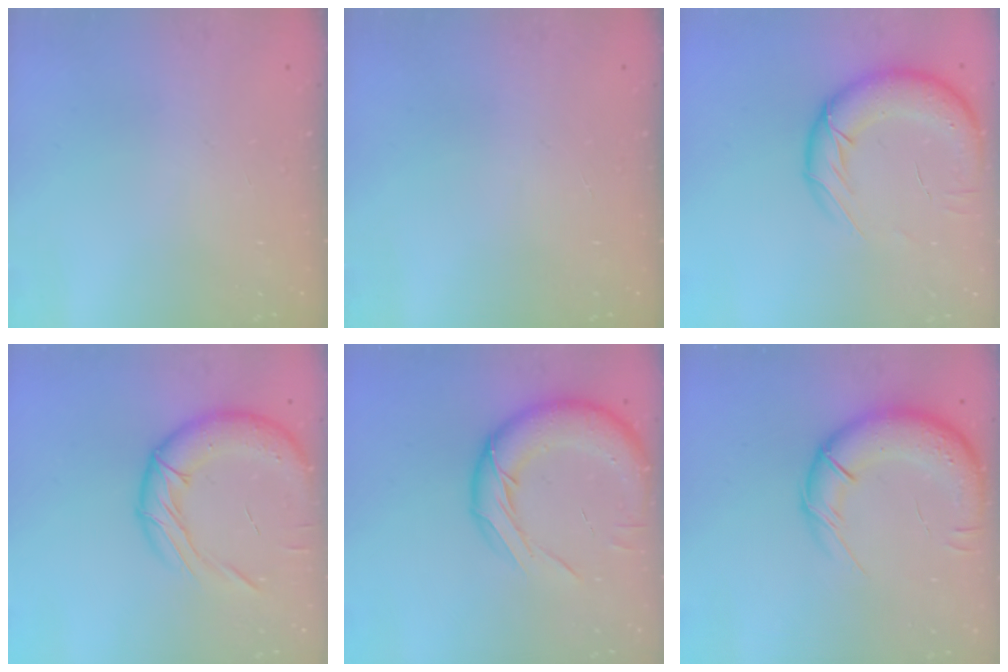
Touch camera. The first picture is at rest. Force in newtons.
{"total": 0.0}
{"total": 17.6, "press": 17.3, "slide": 3.5}
{"total": 18.1, "press": 17.9, "slide": 2.6}
{"total": 16.0, "press": 15.9, "slide": 1.9}
{"total": 15.8, "press": 15.3, "slide": 4.0}